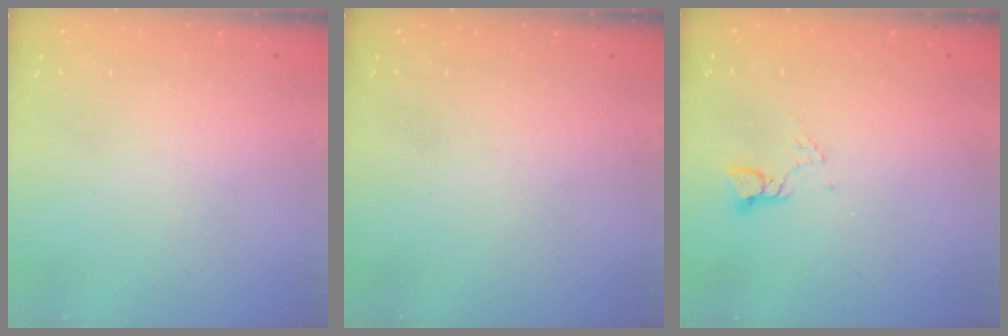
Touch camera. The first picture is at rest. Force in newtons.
{"total": 0.0}
{"total": 2.7, "press": 2.7, "slide": 0.2}